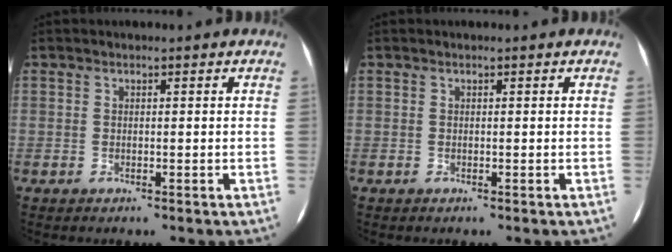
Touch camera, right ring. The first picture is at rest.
{"total": 0.0}